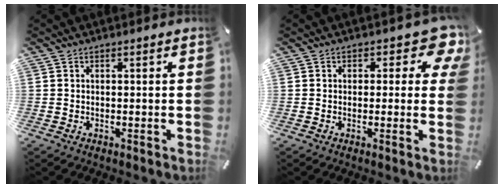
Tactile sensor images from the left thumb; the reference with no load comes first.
{"total": 6.8, "force": [2.9, 4.0, 4.7], "torque": [-0.041, -0.016, 0.044]}